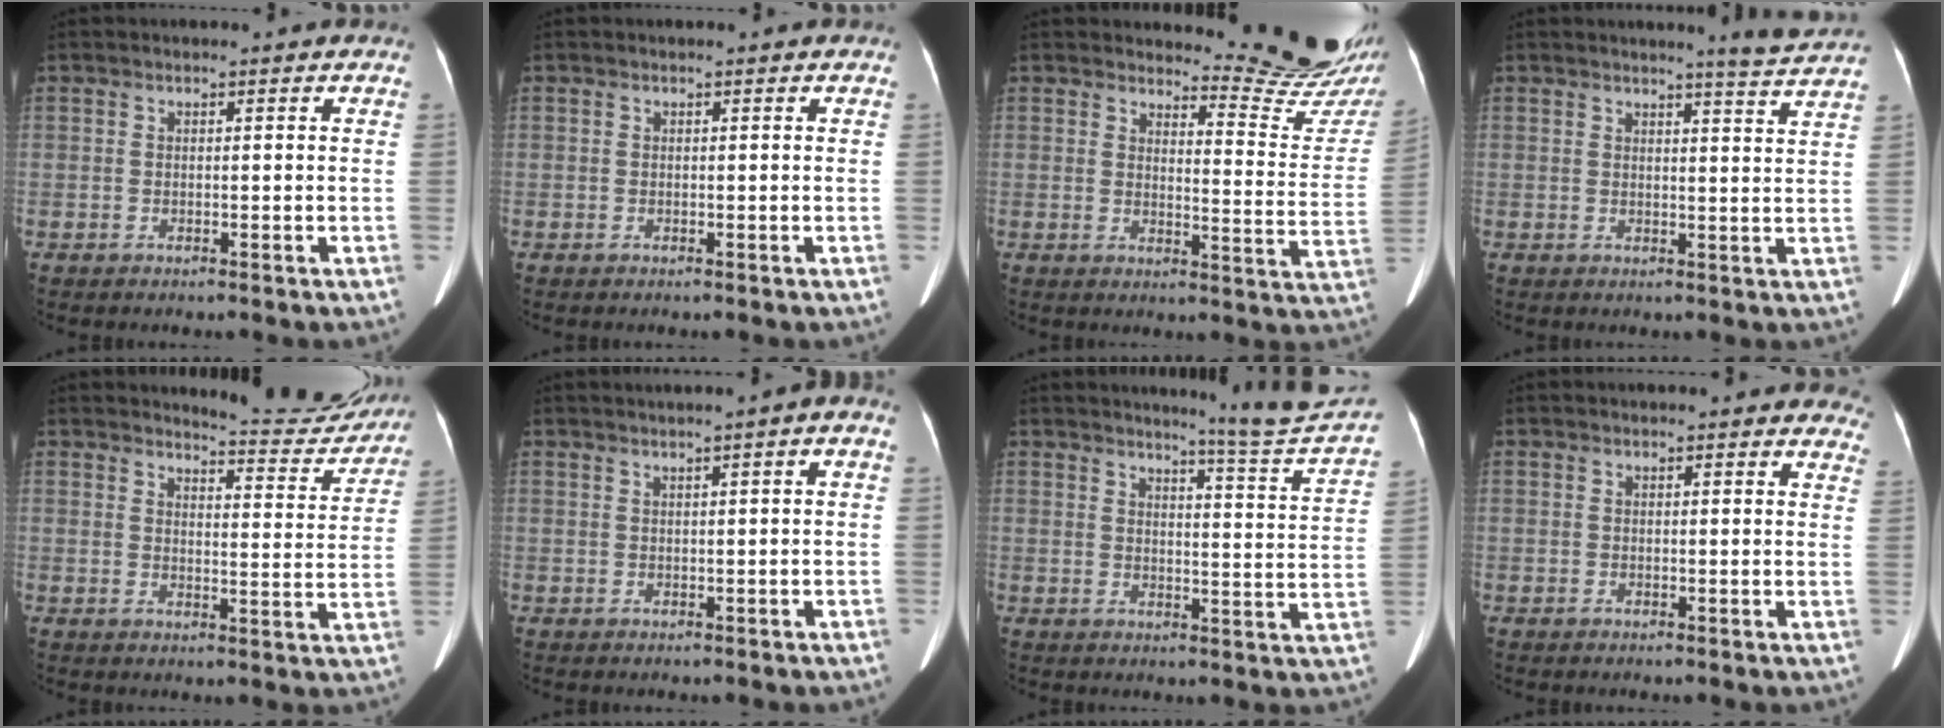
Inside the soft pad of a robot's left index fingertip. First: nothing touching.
{"total": 0.0}
{"total": 13.1, "force": [12.9, 0.0, 2.3], "torque": [-0.019, -0.132, 0.132]}
{"total": 4.5, "force": [4.1, -1.3, 1.0], "torque": [-0.023, -0.038, 0.038]}
{"total": 9.1, "force": [9.1, 0.9, 0.7], "torque": [0.002, -0.048, 0.099]}
{"total": 2.5, "force": [0.6, -0.2, 2.4], "torque": [-0.039, -0.008, 0.009]}
{"total": 10.9, "force": [10.3, -2.0, 2.8], "torque": [-0.043, -0.085, 0.118]}
{"total": 8.8, "force": [7.9, 2.2, 3.2], "torque": [-0.005, -0.019, 0.062]}